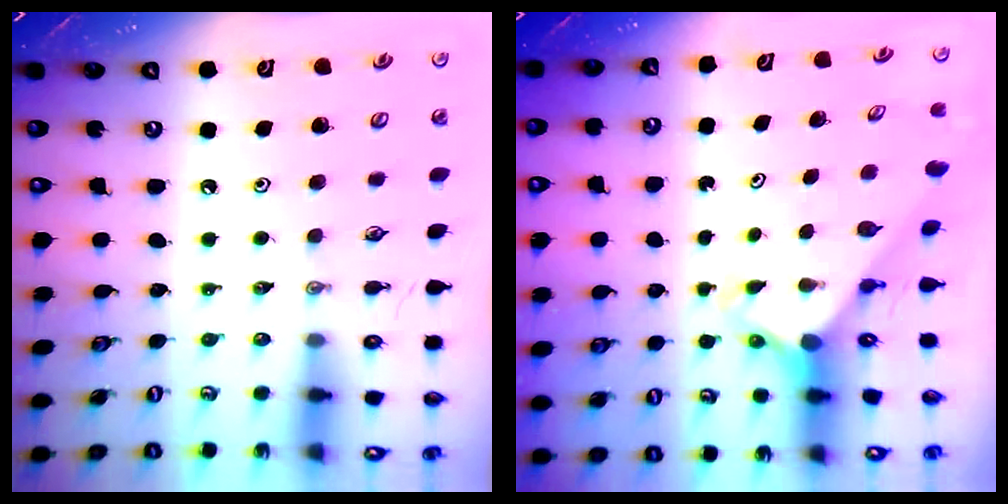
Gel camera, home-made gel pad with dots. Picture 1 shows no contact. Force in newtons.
{"total": 2.8, "press": 2.8, "slide": 0.1}